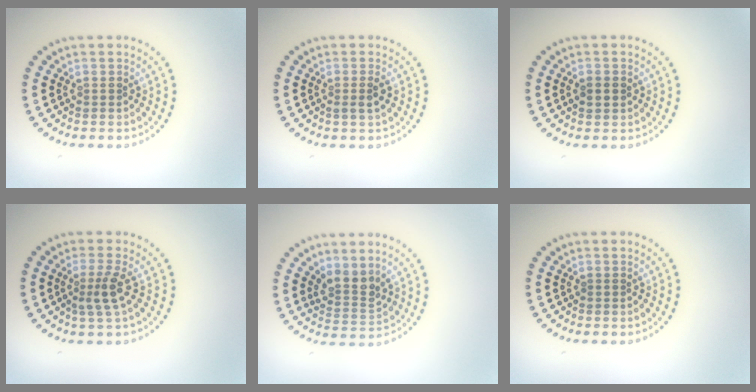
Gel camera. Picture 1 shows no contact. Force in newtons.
{"total": 1.3, "press": 1.1, "slide": 0.6}
{"total": 1.9, "press": 1.9, "slide": 0.1}
{"total": 2.3, "press": 1.8, "slide": 1.4}
{"total": 2.6, "press": 1.9, "slide": 1.8}
{"total": 0.0}